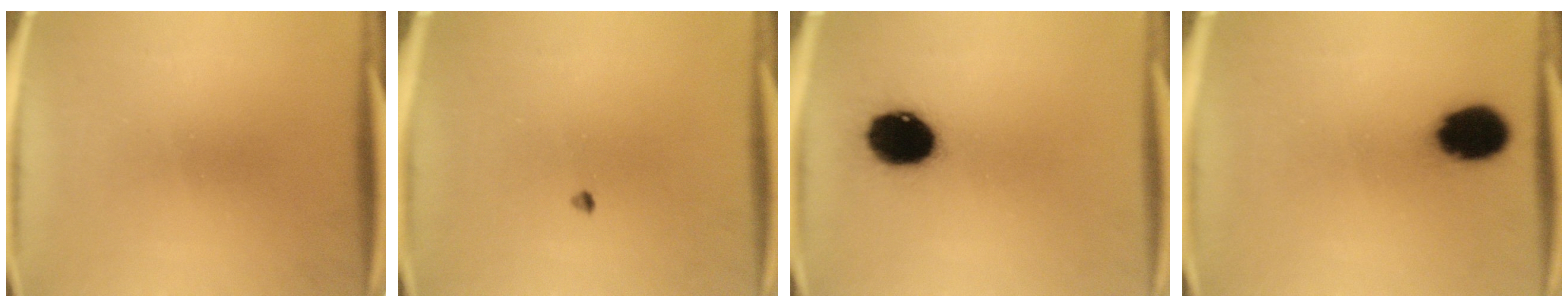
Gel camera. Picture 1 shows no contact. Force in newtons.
{"total": 0.7}
{"total": 13.7}
{"total": 11.8}